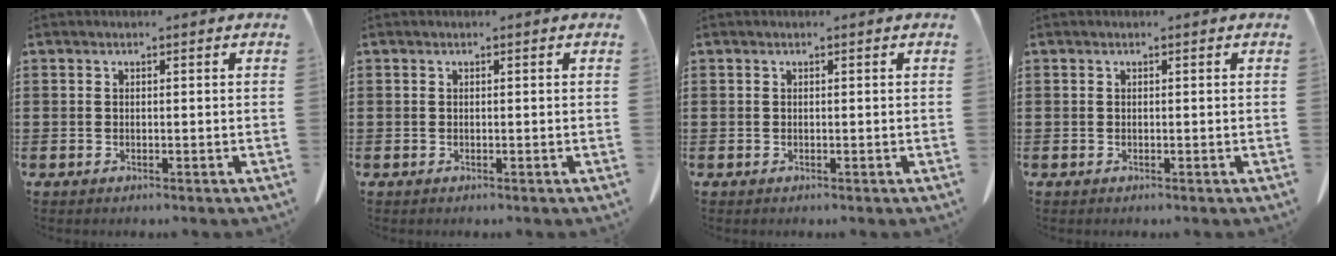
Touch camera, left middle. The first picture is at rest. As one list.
[{"total": 0.0}, {"total": 0.0}, {"total": 0.0}]